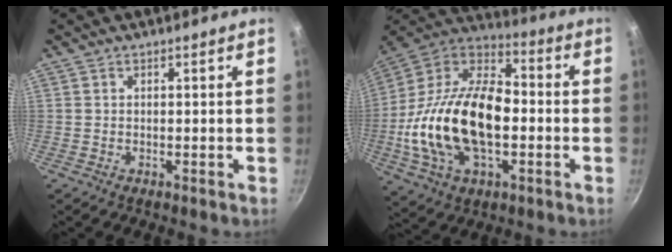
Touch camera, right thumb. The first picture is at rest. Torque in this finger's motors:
{"motor_torque": [-0.36, 2.00, 2.07, -0.70, 0.61]}